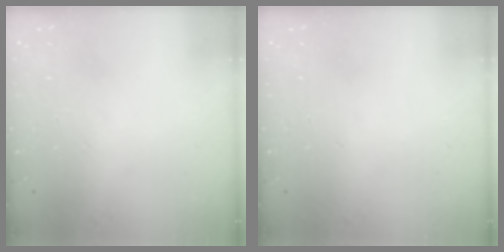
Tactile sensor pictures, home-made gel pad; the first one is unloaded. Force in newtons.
{"total": 0.0}